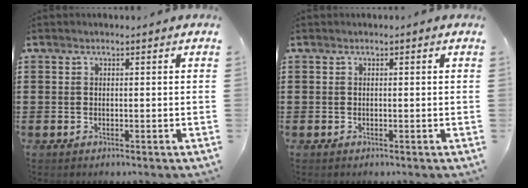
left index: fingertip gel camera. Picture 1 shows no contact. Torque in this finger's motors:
{"motor_torque": [-1.26, -0.88, -0.68, -0.21]}